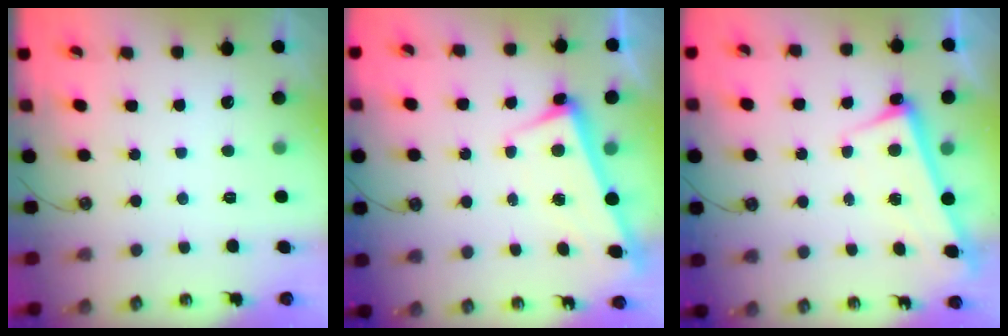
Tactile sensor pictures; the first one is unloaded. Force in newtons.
{"total": 2.5, "press": 2.5, "slide": 0.6}
{"total": 2.6, "press": 2.5, "slide": 0.7}